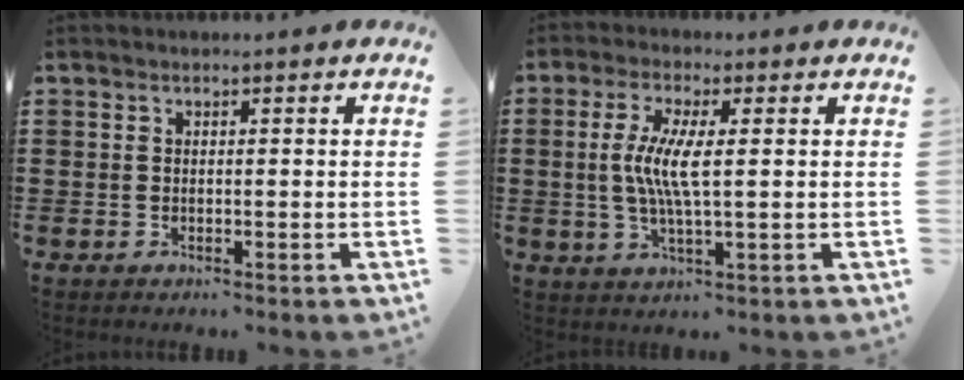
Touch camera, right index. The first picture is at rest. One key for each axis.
{"total": 6.4, "fx": 0.3, "fy": 1.0, "fz": 6.3, "tx": -0.129, "ty": -0.008, "tz": -0.002}